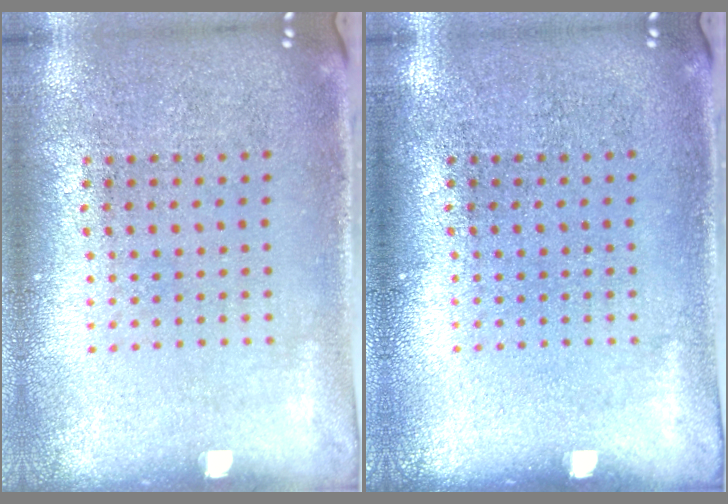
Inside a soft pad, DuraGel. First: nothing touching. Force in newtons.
{"total": 0.0}